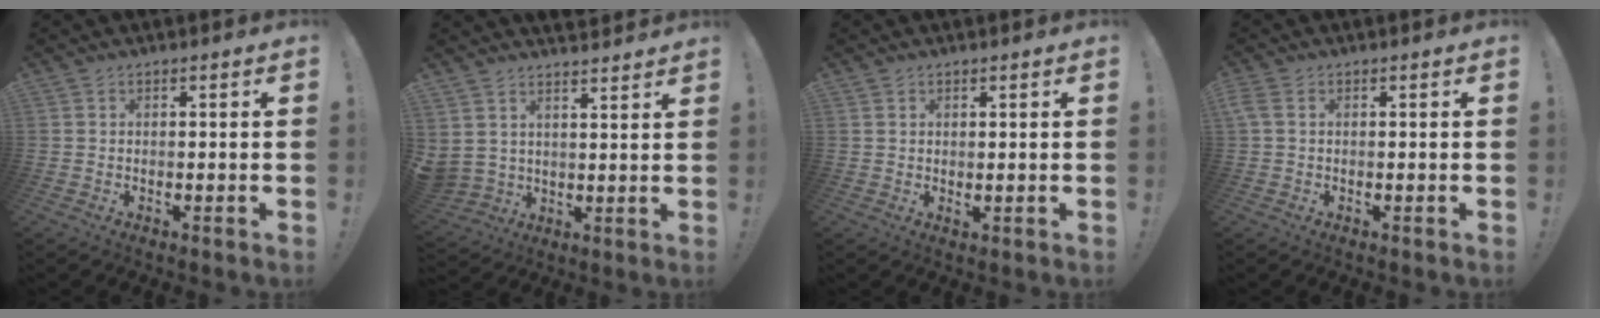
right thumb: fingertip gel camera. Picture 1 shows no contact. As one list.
[{"total": 6.5, "force": [4.4, 4.6, 1.0], "torque": [-0.021, -0.037, 0.092]}, {"total": 0.9, "force": [0.7, 0.2, 0.4], "torque": [-0.004, -0.003, 0.013]}, {"total": 1.3, "force": [0.2, 0.5, 1.2], "torque": [-0.024, 0.001, 0.006]}]